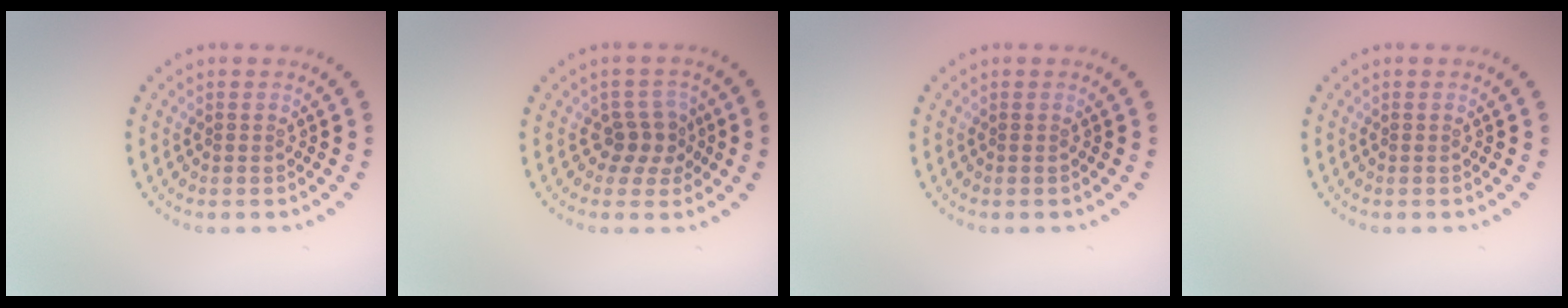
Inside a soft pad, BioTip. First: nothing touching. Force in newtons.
{"total": 2.4, "press": 2.0, "slide": 1.3}
{"total": 0.0}
{"total": 0.0}